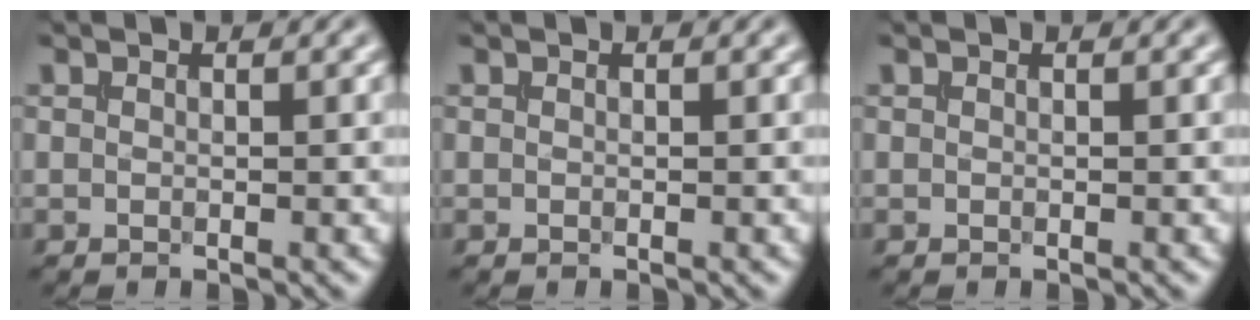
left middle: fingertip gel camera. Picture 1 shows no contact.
{"total": 0.0}
{"total": 0.0}